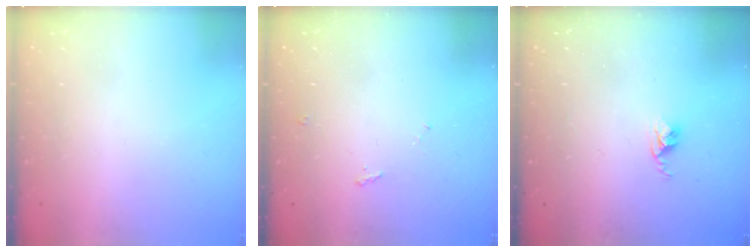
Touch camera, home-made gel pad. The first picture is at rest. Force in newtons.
{"total": 4.7, "press": 4.7, "slide": 0.6}
{"total": 2.8, "press": 2.7, "slide": 0.4}